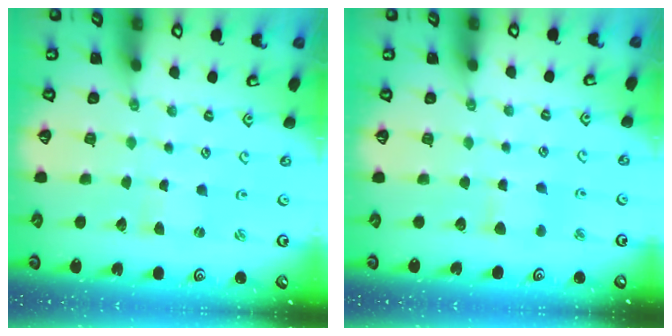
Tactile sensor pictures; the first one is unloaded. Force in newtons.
{"total": 4.1, "press": 4.1, "slide": 0.7}